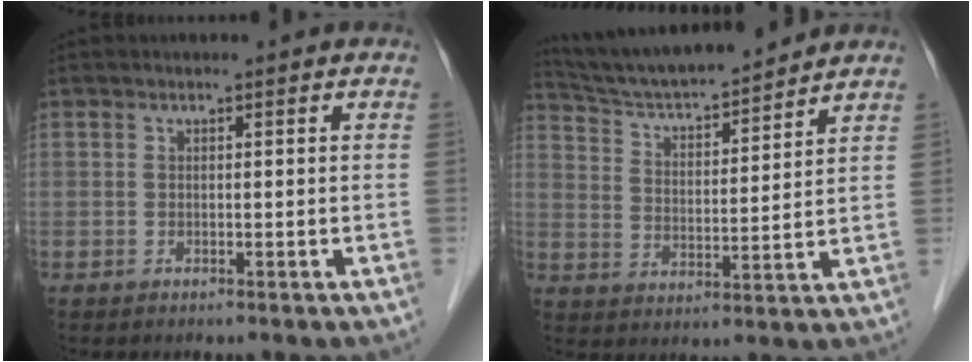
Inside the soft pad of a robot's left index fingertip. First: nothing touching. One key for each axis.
{"total": 14.0, "fx": 13.1, "fy": 1.0, "fz": 5.0, "tx": -0.091, "ty": 0.008, "tz": 0.221}